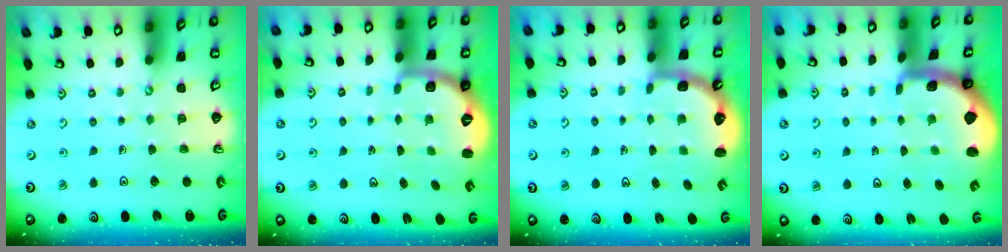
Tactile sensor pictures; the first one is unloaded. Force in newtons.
{"total": 2.6, "press": 1.5, "slide": 2.1}
{"total": 2.7, "press": 2.0, "slide": 1.9}
{"total": 1.7, "press": 1.7, "slide": 0.4}